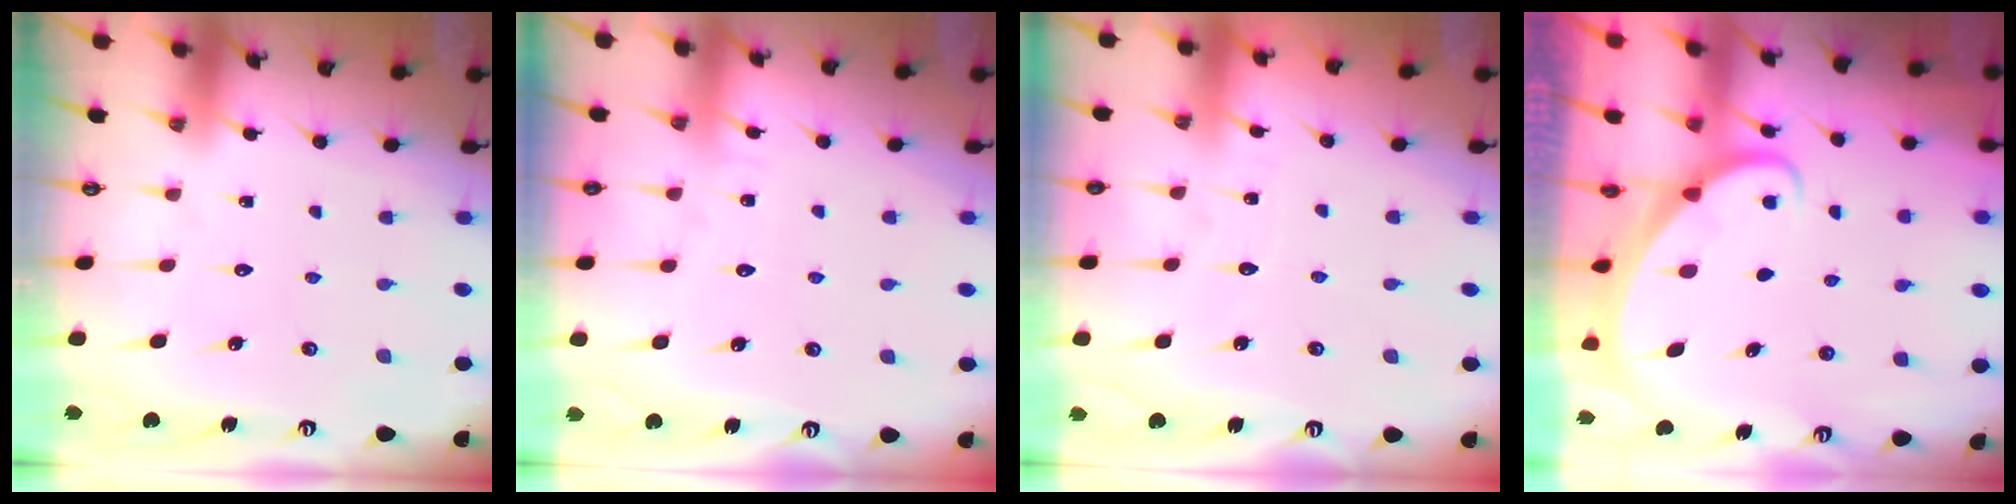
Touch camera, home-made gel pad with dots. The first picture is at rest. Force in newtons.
{"total": 2.6, "press": 2.6, "slide": 0.3}
{"total": 2.6, "press": 2.6, "slide": 0.2}
{"total": 1.9, "press": 1.9, "slide": 0.1}